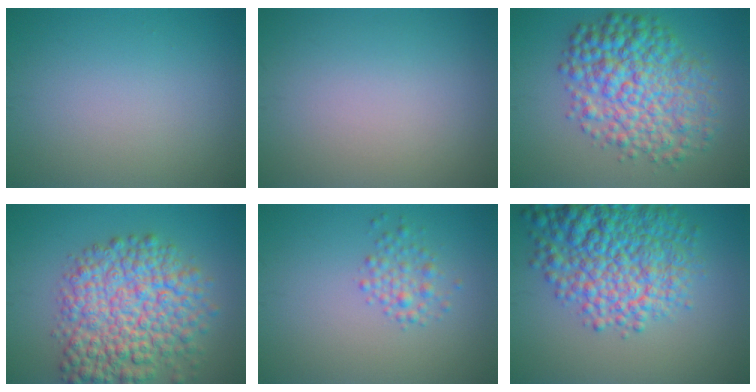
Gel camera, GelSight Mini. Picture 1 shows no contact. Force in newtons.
{"total": 0.0}
{"total": 8.4, "press": 8.4, "slide": 0.1}
{"total": 9.8, "press": 9.8, "slide": 0.4}
{"total": 2.1, "press": 2.1, "slide": 0.1}
{"total": 9.7, "press": 9.7, "slide": 0.4}